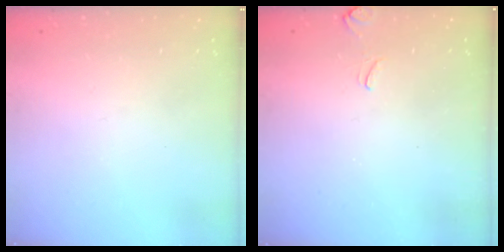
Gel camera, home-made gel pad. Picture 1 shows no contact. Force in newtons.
{"total": 3.7, "press": 3.7, "slide": 0.5}